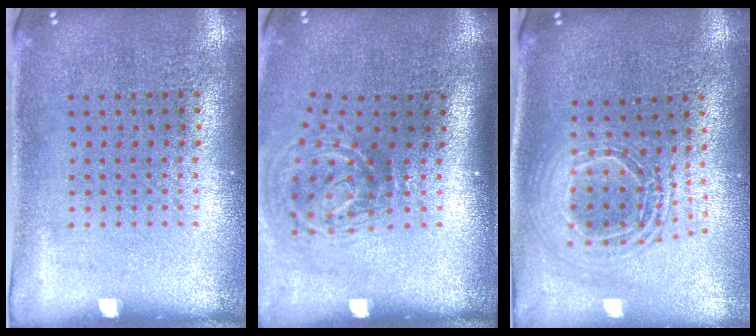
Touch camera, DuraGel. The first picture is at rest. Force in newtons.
{"total": 2.1, "press": 1.2, "slide": 1.6}
{"total": 2.0, "press": 1.6, "slide": 1.2}